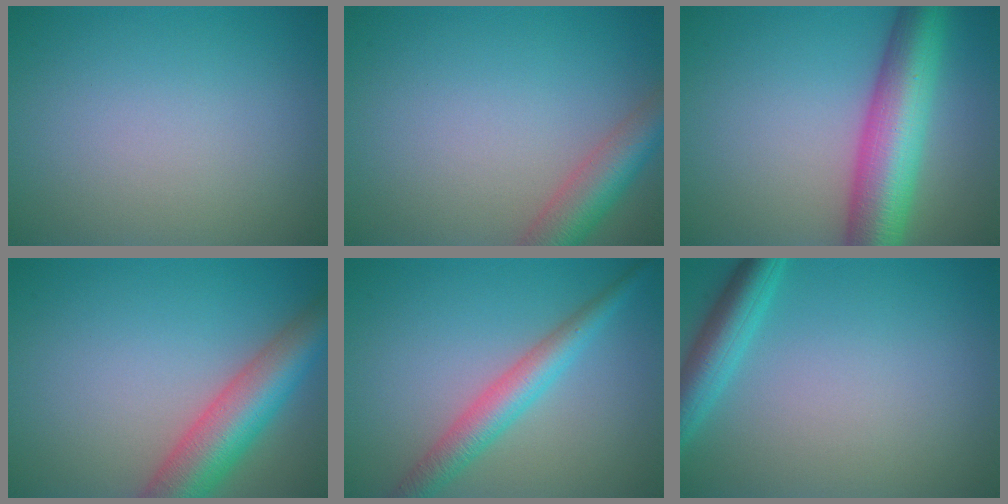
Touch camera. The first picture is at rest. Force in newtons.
{"total": 4.6, "press": 4.6, "slide": 0.2}
{"total": 9.3, "press": 9.3, "slide": 0.2}
{"total": 7.5, "press": 7.5, "slide": 0.4}
{"total": 3.9, "press": 3.9, "slide": 0.1}
{"total": 3.7, "press": 3.7, "slide": 0.3}